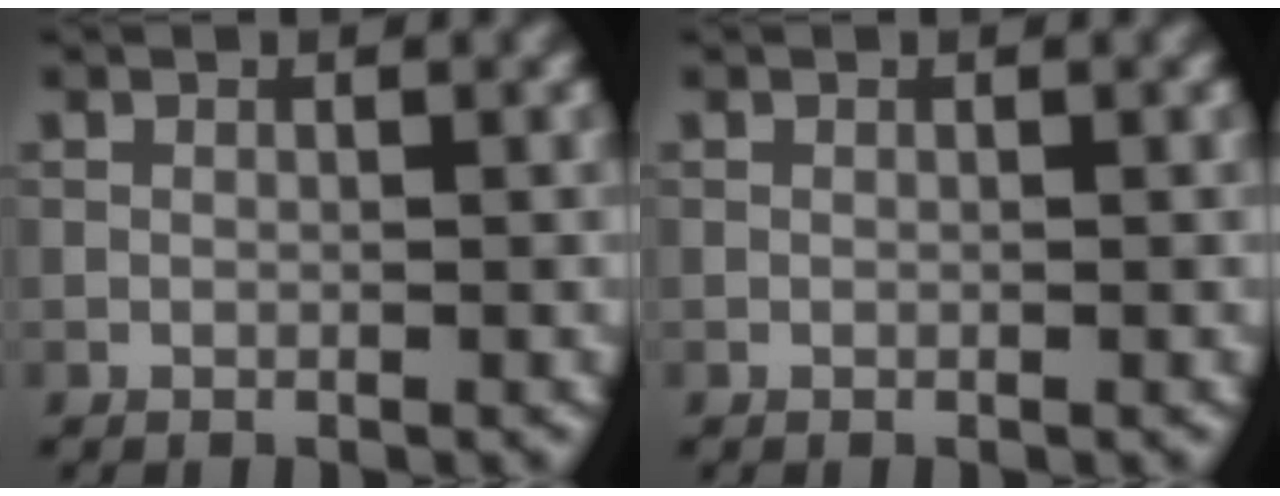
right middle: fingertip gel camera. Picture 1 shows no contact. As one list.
[{"total": 0.0}]